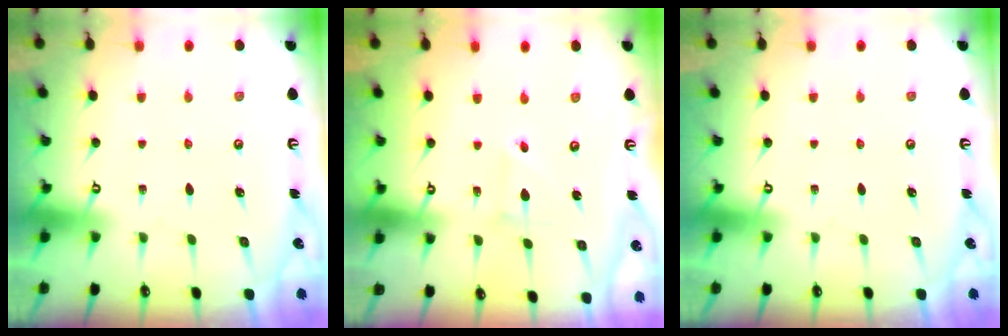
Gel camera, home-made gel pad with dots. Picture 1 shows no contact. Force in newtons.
{"total": 2.2, "press": 2.2, "slide": 0.2}
{"total": 0.0}